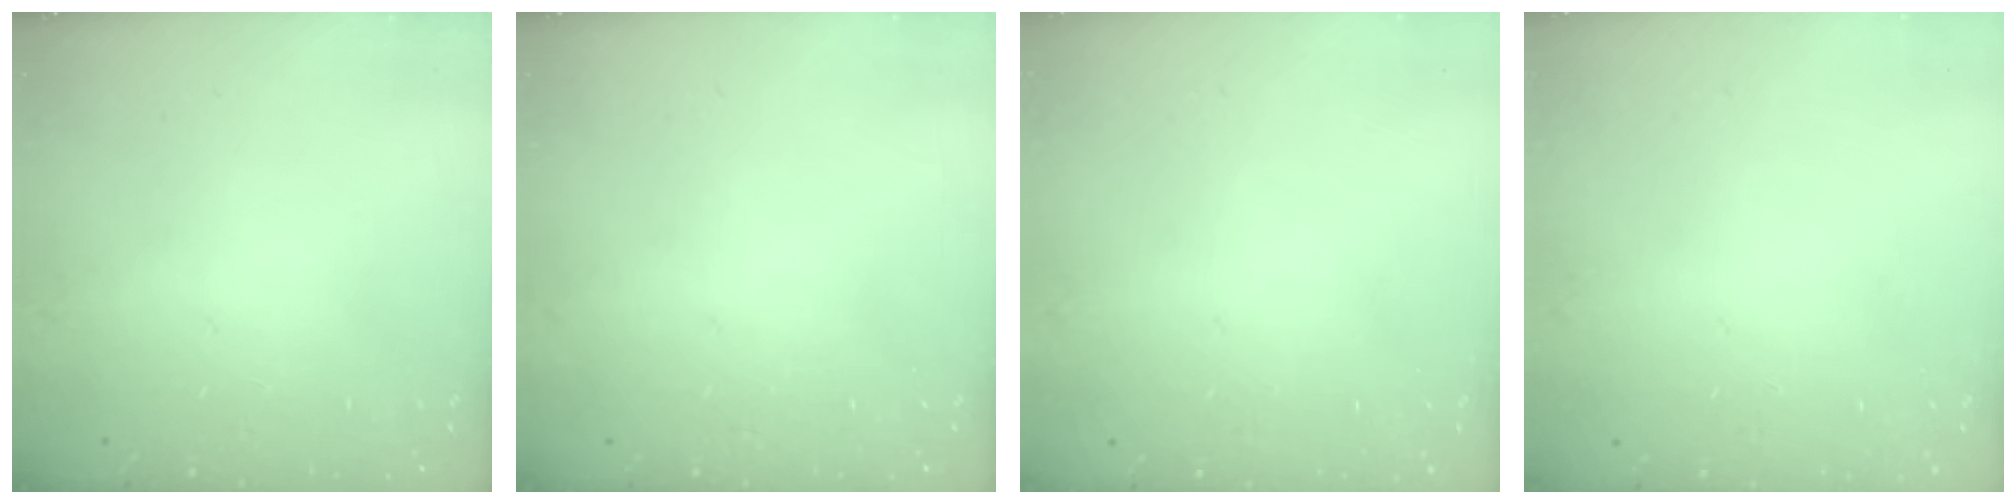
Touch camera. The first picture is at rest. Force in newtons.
{"total": 0.0}
{"total": 0.0}
{"total": 0.0}